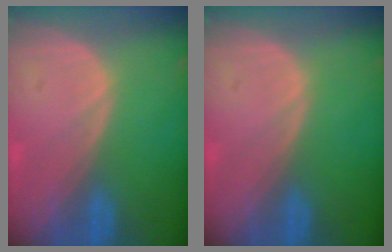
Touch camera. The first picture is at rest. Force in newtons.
{"total": 0.0}